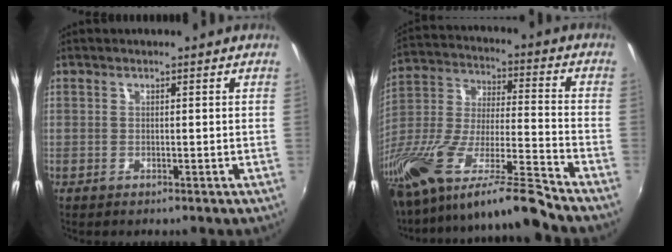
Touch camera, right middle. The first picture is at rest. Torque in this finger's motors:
{"motor_torque": [1.10, -1.04, 0.38, 0.21]}